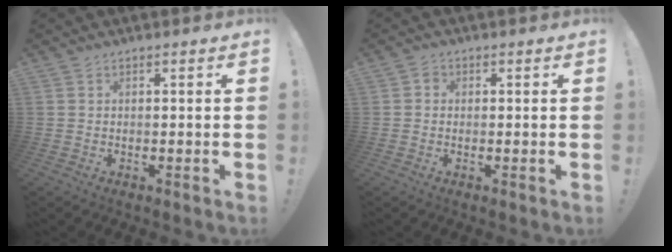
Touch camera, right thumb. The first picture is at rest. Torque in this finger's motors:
{"motor_torque": [0.18, 0.04, 0.17, -0.07, -0.02]}